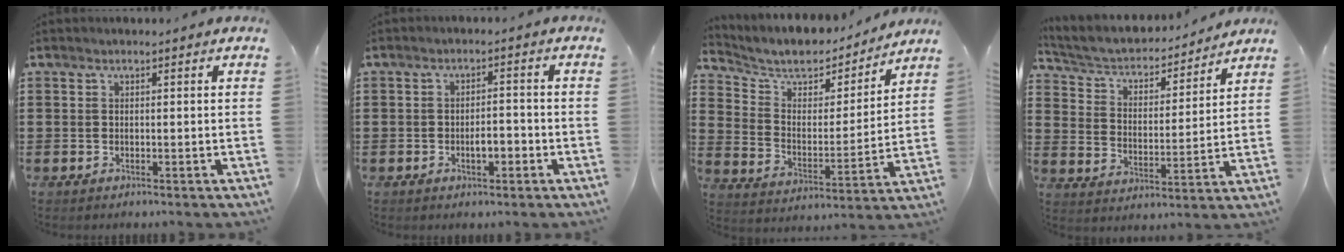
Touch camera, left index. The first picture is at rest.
{"total": 3.2, "force": [-1.3, 1.3, 2.6], "torque": [-0.051, 0.004, -0.027]}
{"total": 7.1, "force": [6.5, 2.4, 1.5], "torque": [-0.063, -0.049, 0.109]}
{"total": 4.1, "force": [3.6, 1.4, 1.2], "torque": [-0.045, -0.026, 0.054]}